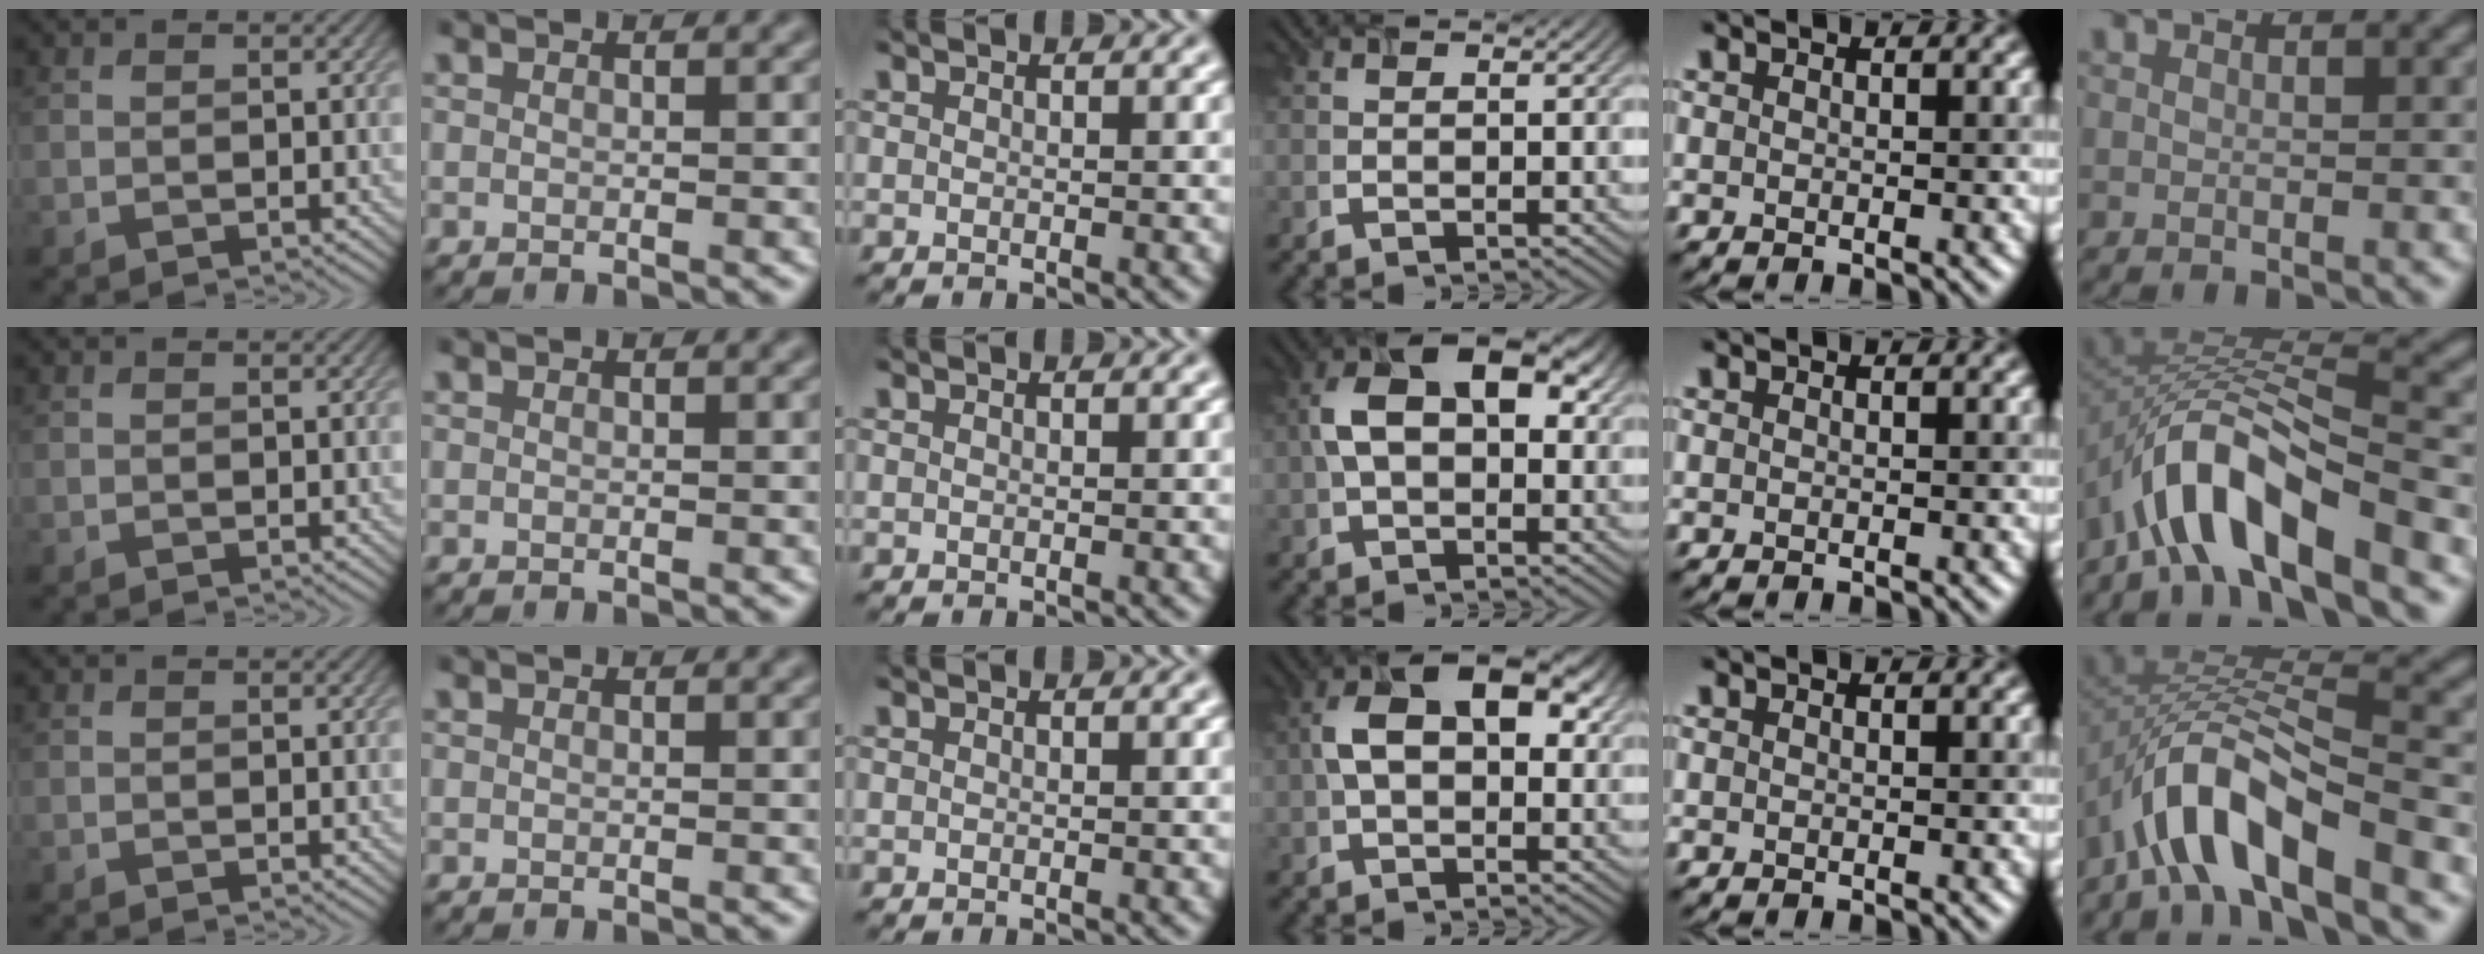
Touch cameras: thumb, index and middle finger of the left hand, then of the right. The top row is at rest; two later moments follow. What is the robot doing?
{"motion": "lift_and_place", "object": "timer"}